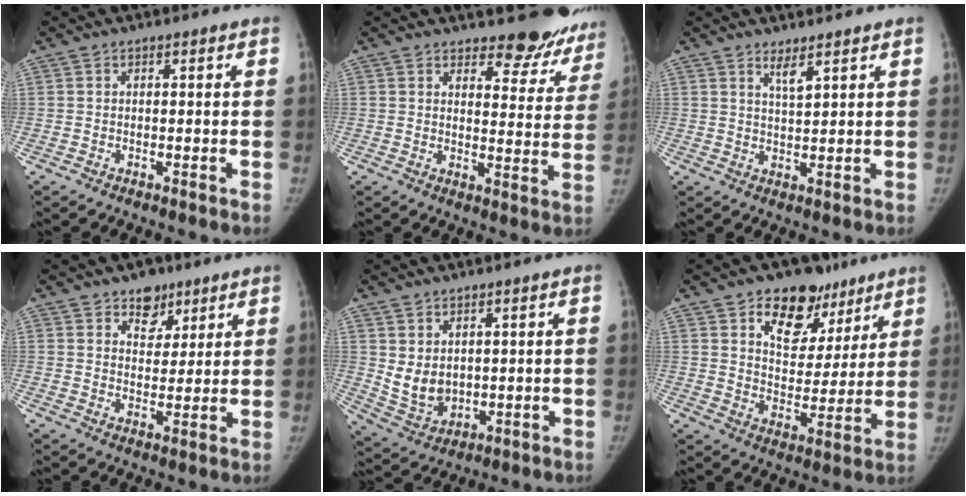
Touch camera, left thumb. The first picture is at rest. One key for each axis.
{"total": 12.7, "fx": 11.3, "fy": 4.9, "fz": 2.8, "tx": 0.020, "ty": -0.090, "tz": 0.116}
{"total": 2.8, "fx": 2.1, "fy": 0.5, "fz": 1.8, "tx": -0.030, "ty": -0.022, "tz": 0.041}
{"total": 6.2, "fx": 4.1, "fy": 4.1, "fz": 2.2, "tx": 0.002, "ty": -0.024, "tz": 0.065}
{"total": 6.7, "fx": 1.6, "fy": 4.9, "fz": 4.2, "tx": -0.058, "ty": -0.021, "tz": 0.054}
{"total": 14.5, "fx": 9.0, "fy": 9.3, "fz": 6.7, "tx": -0.042, "ty": -0.042, "tz": 0.139}